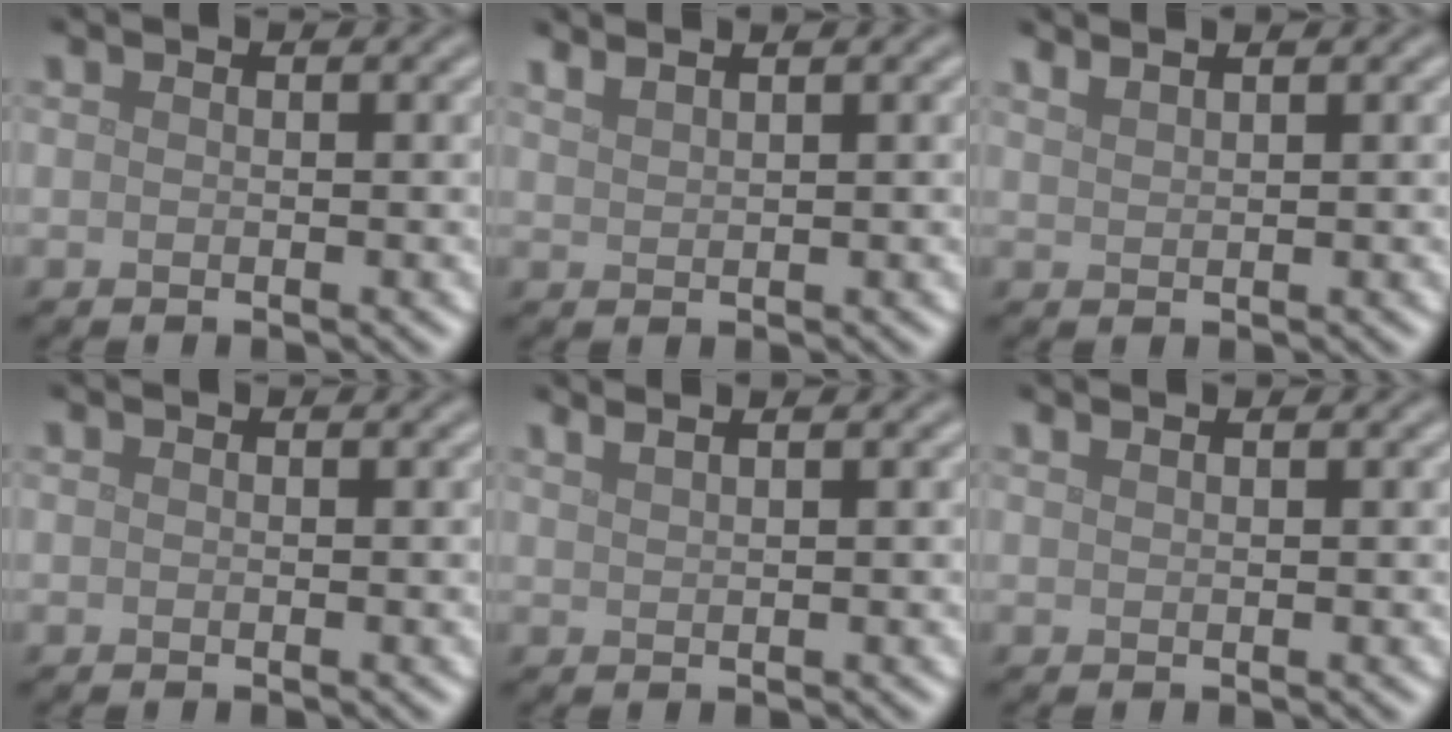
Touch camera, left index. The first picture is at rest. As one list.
[{"total": 2.7, "force": [2.2, 1.0, 1.3], "torque": [-0.004, 0.010, 0.014]}, {"total": 2.4, "force": [1.9, 0.8, 1.1], "torque": [-0.003, 0.006, 0.013]}, {"total": 0.0}, {"total": 3.1, "force": [2.3, 1.2, 1.8], "torque": [-0.007, 0.015, 0.006]}, {"total": 1.1, "force": [0.8, 0.4, 0.6], "torque": [-0.003, -0.003, 0.005]}]